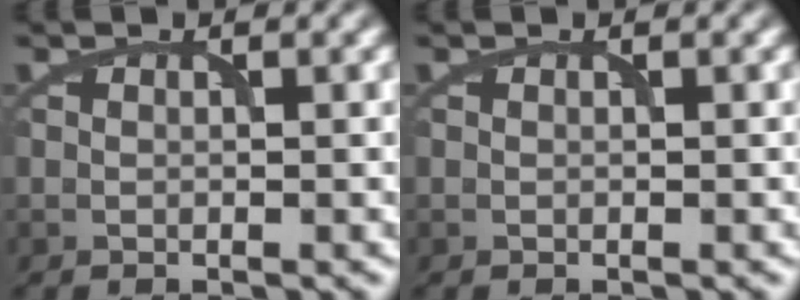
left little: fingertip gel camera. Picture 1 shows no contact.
{"total": 0.0}